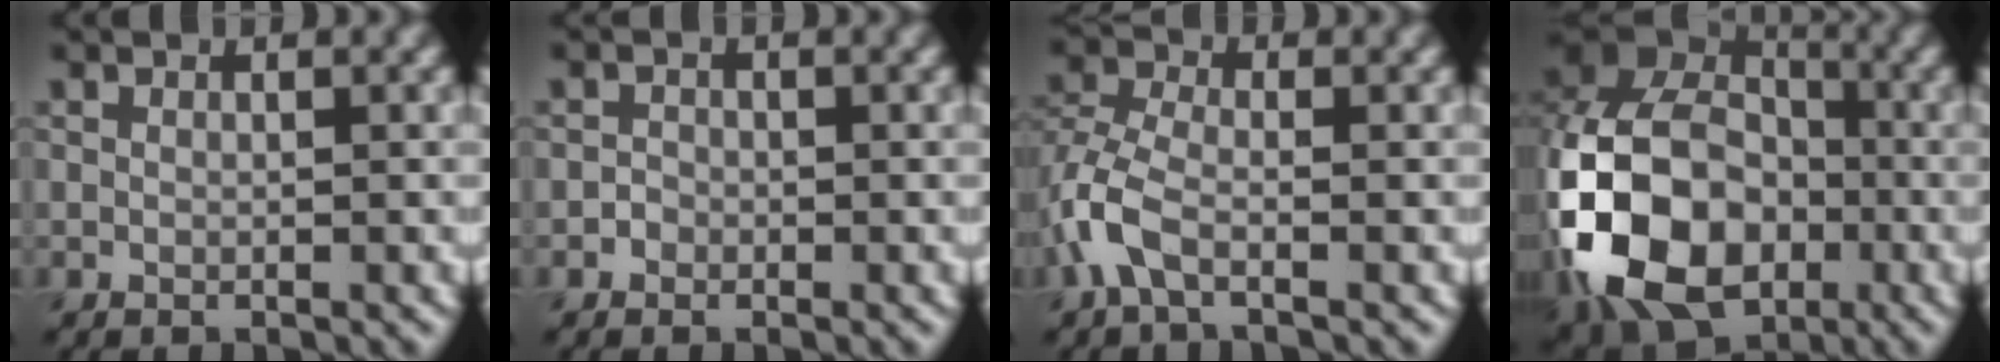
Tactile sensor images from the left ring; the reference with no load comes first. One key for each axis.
{"total": 0.8, "fx": -0.4, "fy": 0.7, "fz": 0.1, "tx": 0.004, "ty": 0.000, "tz": -0.009}
{"total": 3.9, "fx": -1.8, "fy": 1.9, "fz": 2.9, "tx": -0.075, "ty": 0.005, "tz": -0.050}
{"total": 16.1, "fx": -4.2, "fy": 11.6, "fz": 10.3, "tx": -0.227, "ty": -0.014, "tz": -0.095}